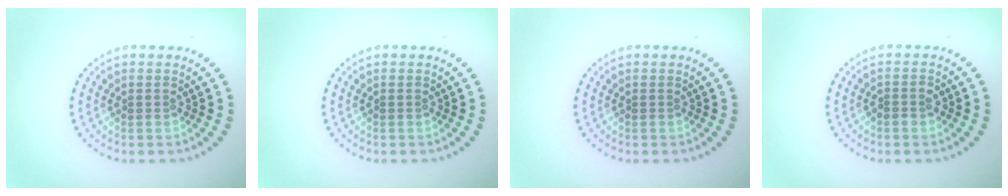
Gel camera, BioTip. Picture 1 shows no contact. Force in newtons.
{"total": 0.0}
{"total": 0.0}
{"total": 1.2, "press": 1.1, "slide": 0.6}